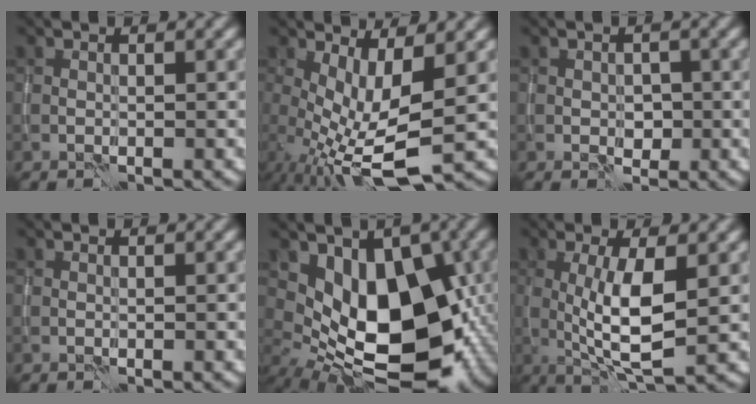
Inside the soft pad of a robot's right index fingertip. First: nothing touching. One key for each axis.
{"total": 7.3, "fx": -0.7, "fy": 2.4, "fz": 6.9, "tx": -0.139, "ty": -0.012, "tz": -0.008}
{"total": 1.6, "fx": -0.3, "fy": 1.2, "fz": 1.0, "tx": -0.017, "ty": -0.005, "tz": -0.002}
{"total": 0.0}
{"total": 11.9, "fx": 0.3, "fy": 7.3, "fz": 9.4, "tx": -0.125, "ty": -0.015, "tz": 0.010}
{"total": 6.1, "fx": 0.2, "fy": 1.6, "fz": 5.9, "tx": -0.111, "ty": -0.008, "tz": 0.007}